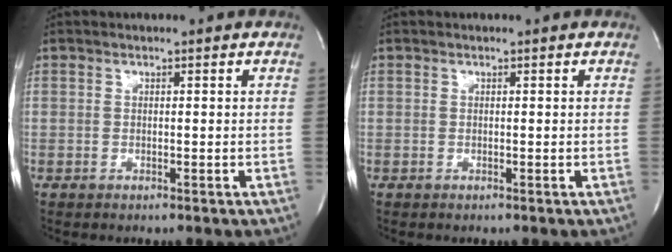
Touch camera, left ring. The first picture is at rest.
{"total": 0.0}